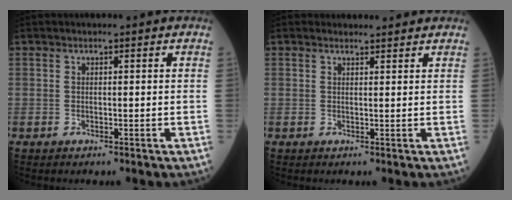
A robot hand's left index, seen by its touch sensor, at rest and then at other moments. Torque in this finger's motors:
{"motor_torque": [-0.15, -0.32, -0.23, -0.08]}